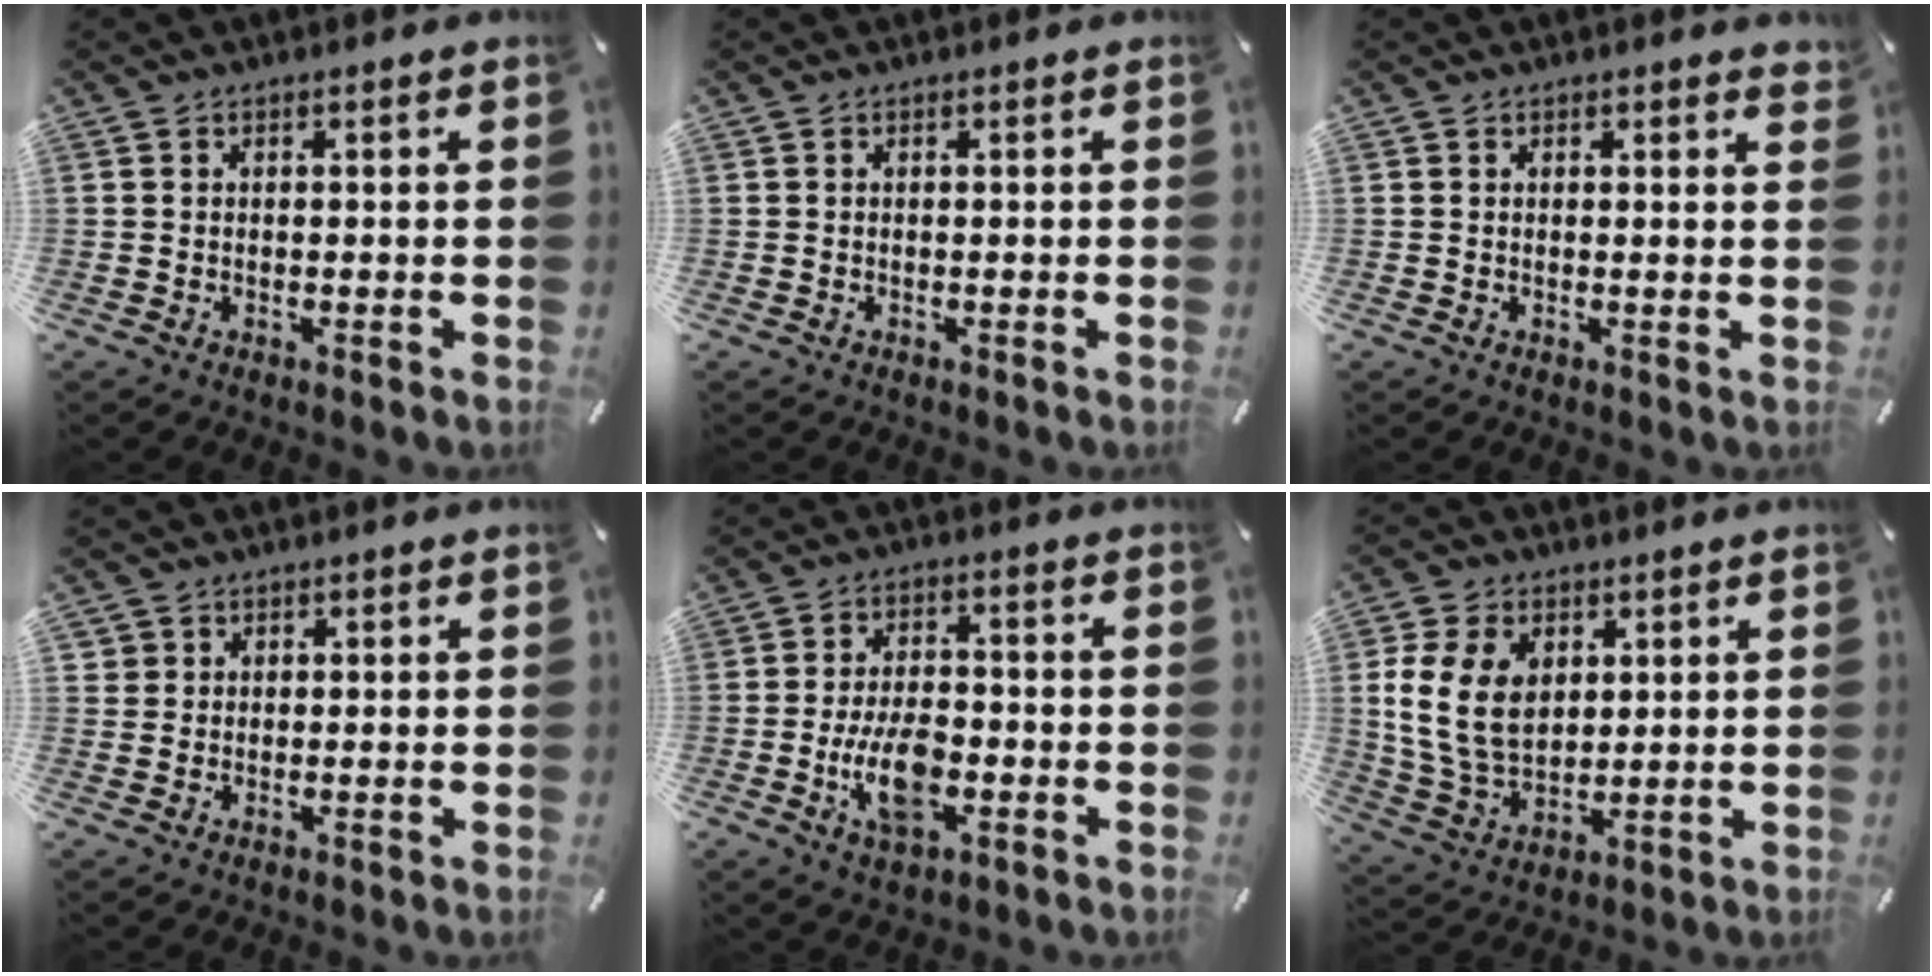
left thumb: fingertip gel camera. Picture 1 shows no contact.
{"total": 0.0}
{"total": 0.9, "force": [0.7, 0.5, 0.3], "torque": [0.009, -0.006, 0.010]}
{"total": 2.3, "force": [0.9, 2.2, 0.1], "torque": [0.003, 0.001, 0.014]}
{"total": 10.0, "force": [-3.2, 5.3, 7.9], "torque": [-0.166, 0.006, -0.053]}
{"total": 13.0, "force": [2.9, 9.9, 8.0], "torque": [-0.184, -0.002, 0.051]}